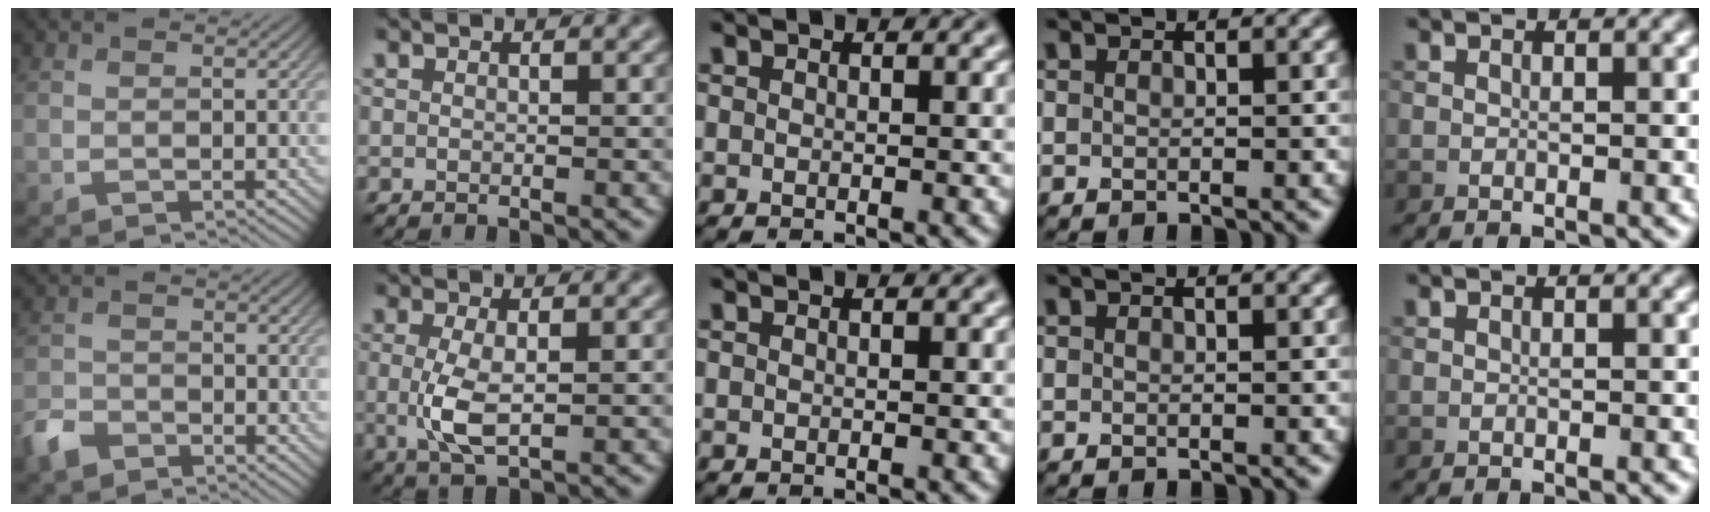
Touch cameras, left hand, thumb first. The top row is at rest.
{"thumb": {"total": 3.5, "force": [-2.7, 1.8, 1.2], "torque": [-0.027, -0.005, -0.064]}, "index": {"total": 3.5, "force": [-0.1, 1.2, 3.3], "torque": [-0.075, -0.004, -0.001]}}